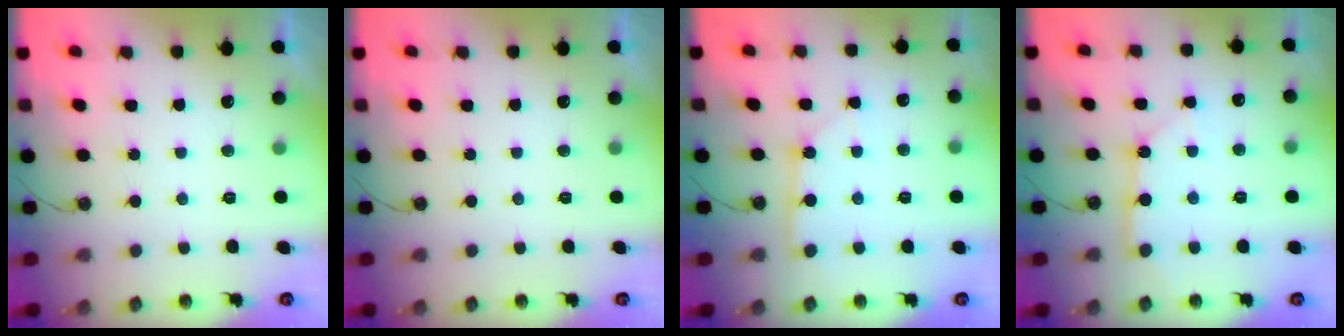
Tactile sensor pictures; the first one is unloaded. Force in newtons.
{"total": 0.0}
{"total": 2.3, "press": 2.3, "slide": 0.2}
{"total": 3.5, "press": 3.4, "slide": 0.2}